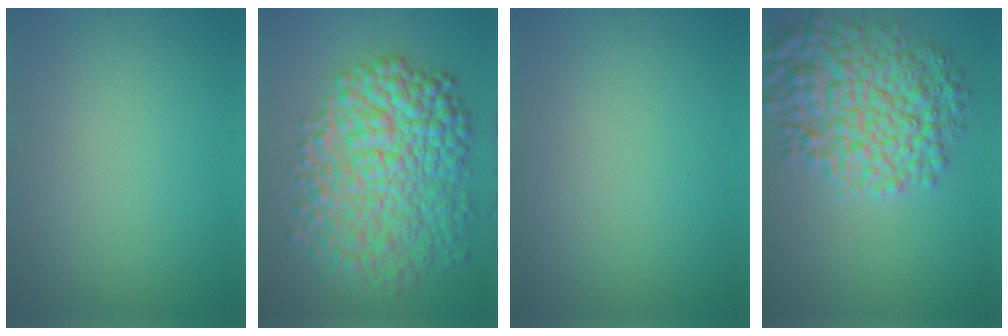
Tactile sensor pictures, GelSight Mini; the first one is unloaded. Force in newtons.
{"total": 10.6, "press": 10.6, "slide": 0.2}
{"total": 0.0}
{"total": 8.8, "press": 8.8, "slide": 0.0}